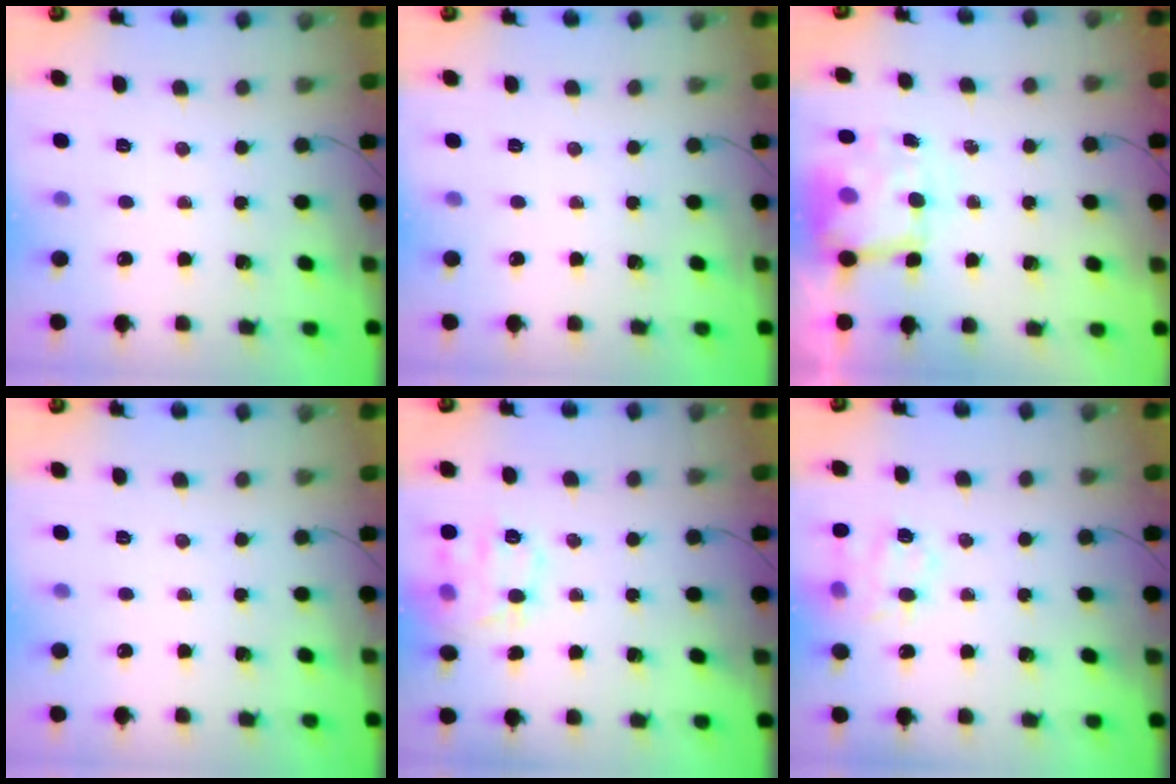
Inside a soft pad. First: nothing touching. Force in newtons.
{"total": 0.0}
{"total": 7.7, "press": 7.4, "slide": 1.8}
{"total": 0.0}
{"total": 13.5, "press": 13.5, "slide": 0.5}
{"total": 14.7, "press": 14.5, "slide": 1.8}